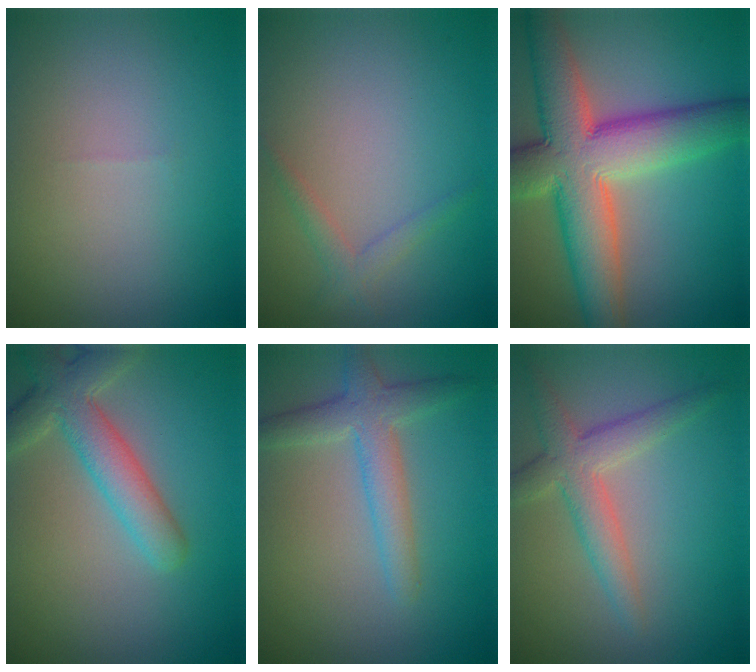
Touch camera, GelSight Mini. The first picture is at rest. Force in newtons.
{"total": 1.4, "press": 1.4, "slide": 0.1}
{"total": 11.5, "press": 11.4, "slide": 1.1}
{"total": 5.0, "press": 5.0, "slide": 0.5}
{"total": 3.7, "press": 3.7, "slide": 0.1}
{"total": 3.9, "press": 3.8, "slide": 0.1}